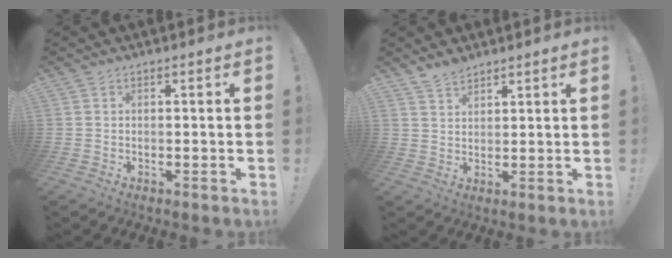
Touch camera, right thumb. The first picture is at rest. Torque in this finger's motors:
{"motor_torque": [-0.48, 0.53, -0.64, 0.55, -0.01]}